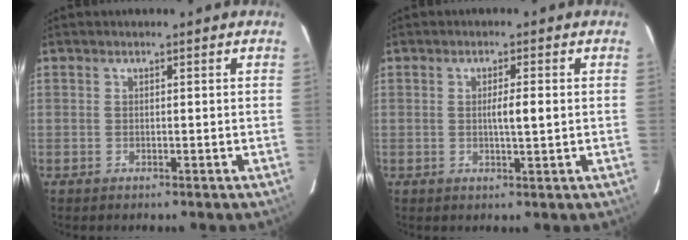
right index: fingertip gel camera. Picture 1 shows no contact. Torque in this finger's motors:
{"motor_torque": [0.49, 0.01, 0.23, 0.07]}